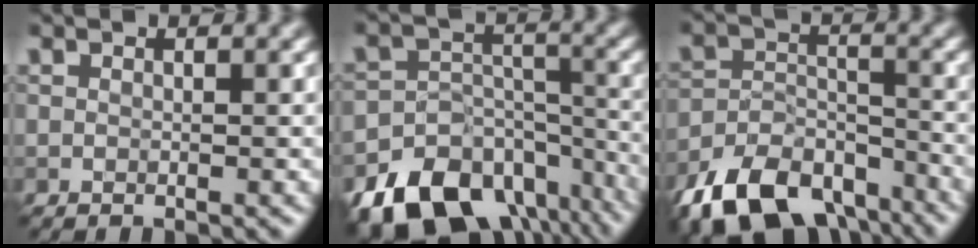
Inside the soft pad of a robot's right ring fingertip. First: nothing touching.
{"total": 16.2, "force": [-11.5, 10.0, 5.4], "torque": [-0.120, -0.046, -0.147]}
{"total": 9.4, "force": [-6.7, 4.8, 4.5], "torque": [-0.076, -0.011, -0.123]}